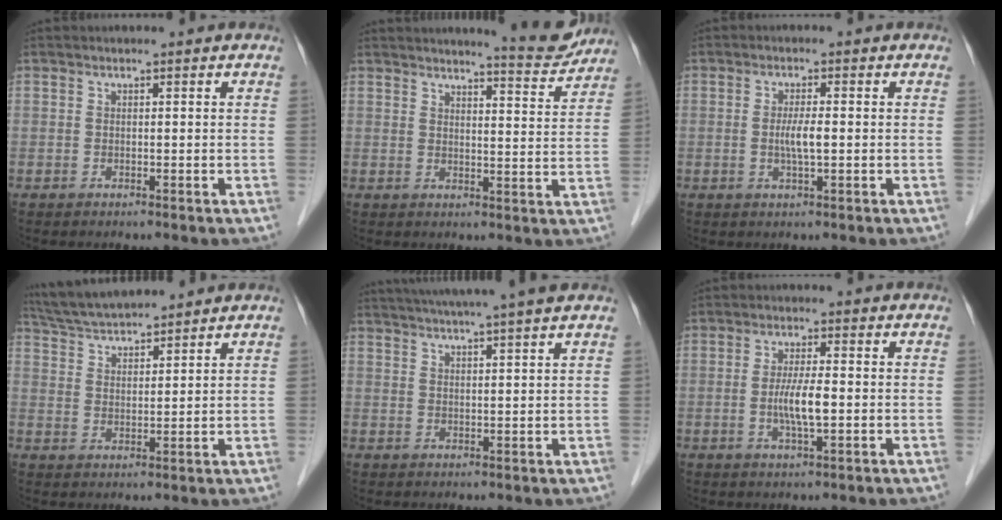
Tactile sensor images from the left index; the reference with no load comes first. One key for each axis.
{"total": 7.0, "fx": 6.8, "fy": 0.2, "fz": 1.6, "tx": -0.026, "ty": -0.025, "tz": 0.080}
{"total": 3.0, "fx": -0.3, "fy": 0.3, "fz": 3.0, "tx": -0.061, "ty": -0.003, "tz": -0.005}
{"total": 9.1, "fx": 8.7, "fy": 0.6, "fz": 2.8, "tx": -0.062, "ty": 0.030, "tz": 0.162}
{"total": 12.1, "fx": 10.4, "fy": -0.9, "fz": 6.1, "tx": -0.100, "ty": 0.022, "tz": 0.138}
{"total": 4.7, "fx": -0.7, "fy": 0.5, "fz": 4.7, "tx": -0.095, "ty": -0.007, "tz": -0.013}